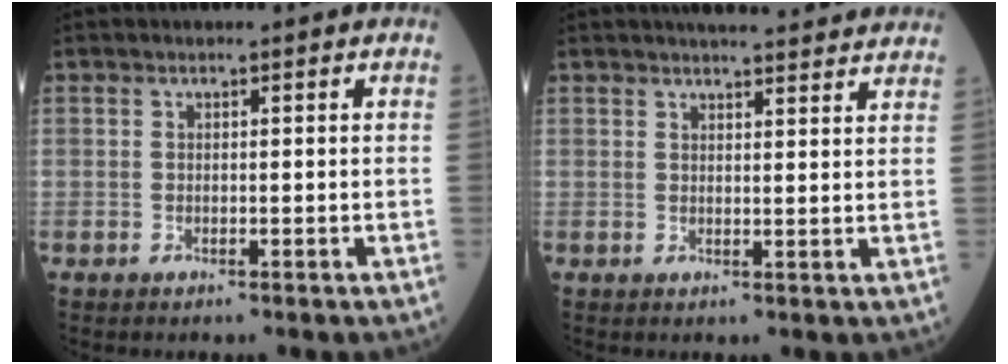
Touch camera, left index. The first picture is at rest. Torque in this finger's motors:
{"motor_torque": [0.00, -0.12, -0.04, 0.01]}